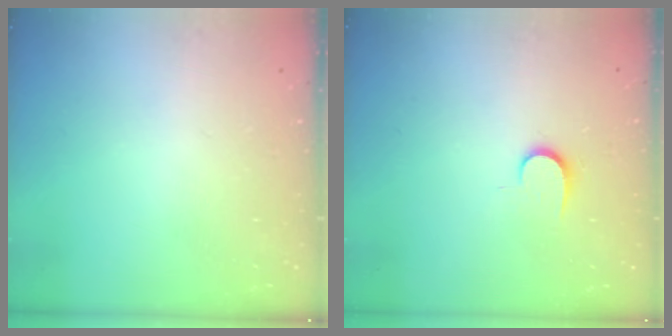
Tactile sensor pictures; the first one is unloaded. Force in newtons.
{"total": 6.7, "press": 6.6, "slide": 0.7}